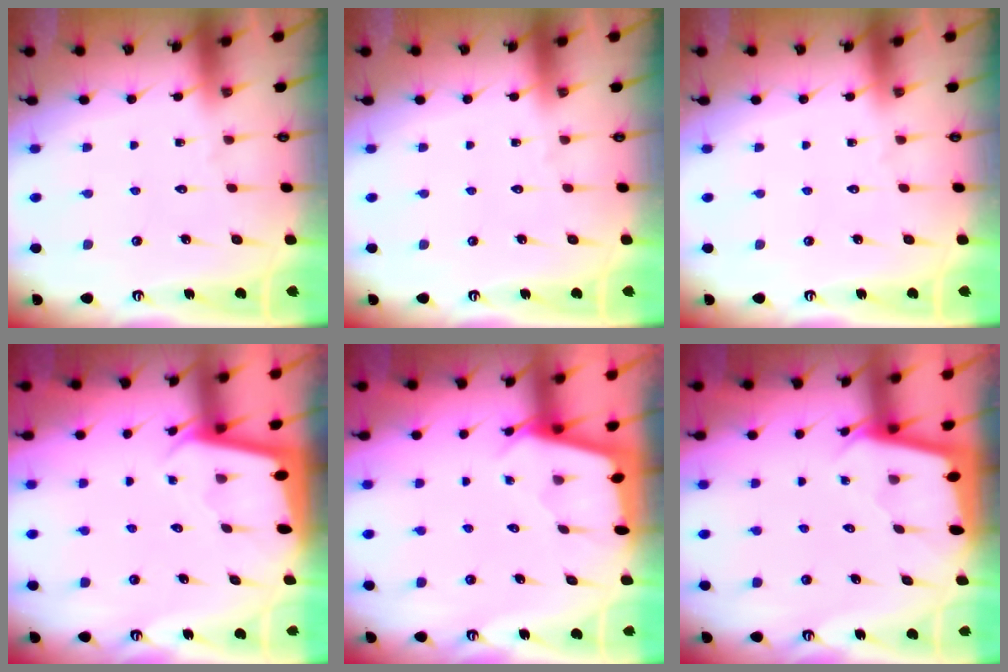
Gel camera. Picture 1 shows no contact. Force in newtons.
{"total": 0.0}
{"total": 0.0}
{"total": 2.0, "press": 2.0, "slide": 0.0}
{"total": 2.5, "press": 2.5, "slide": 0.3}
{"total": 1.8, "press": 1.7, "slide": 0.1}